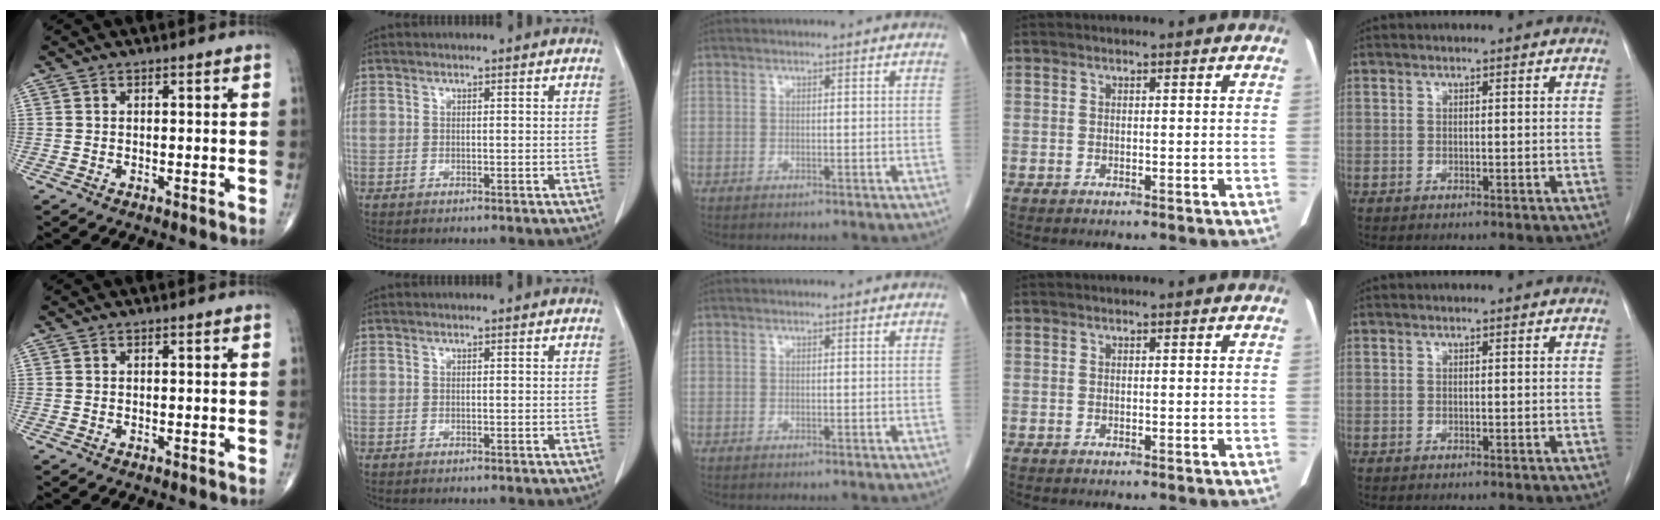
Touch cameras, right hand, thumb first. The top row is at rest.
{}